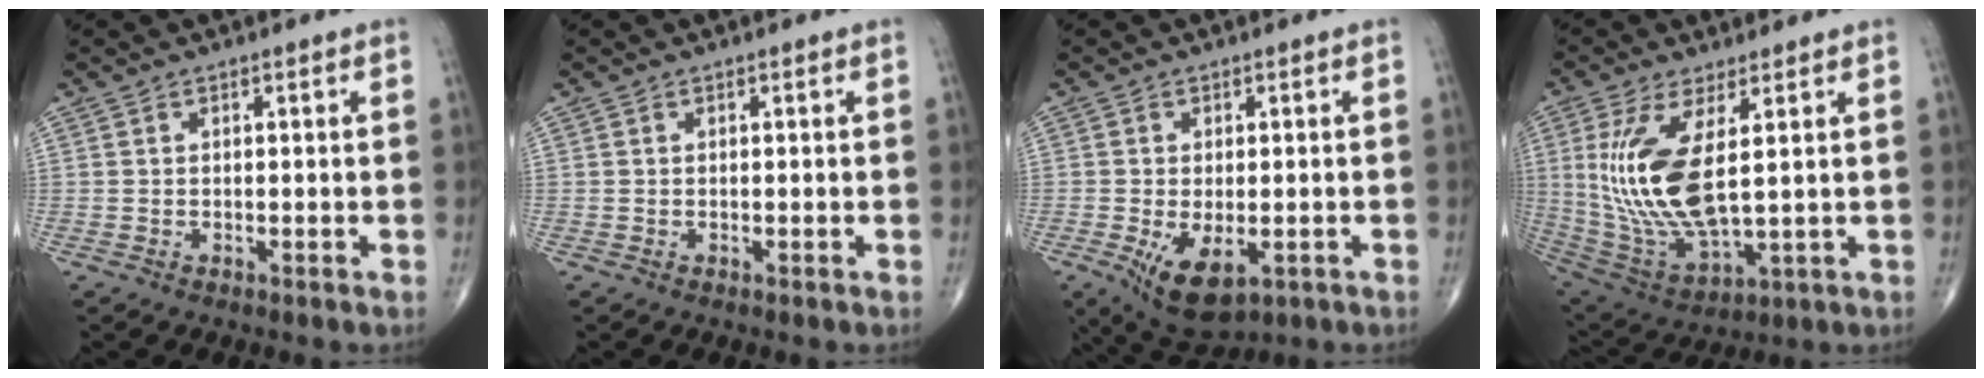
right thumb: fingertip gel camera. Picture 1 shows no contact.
{"total": 0.0}
{"total": 8.4, "force": [-2.7, 4.3, 6.7], "torque": [-0.109, -0.014, -0.033]}
{"total": 16.3, "force": [3.0, 6.1, 14.8], "torque": [-0.310, -0.027, 0.076]}